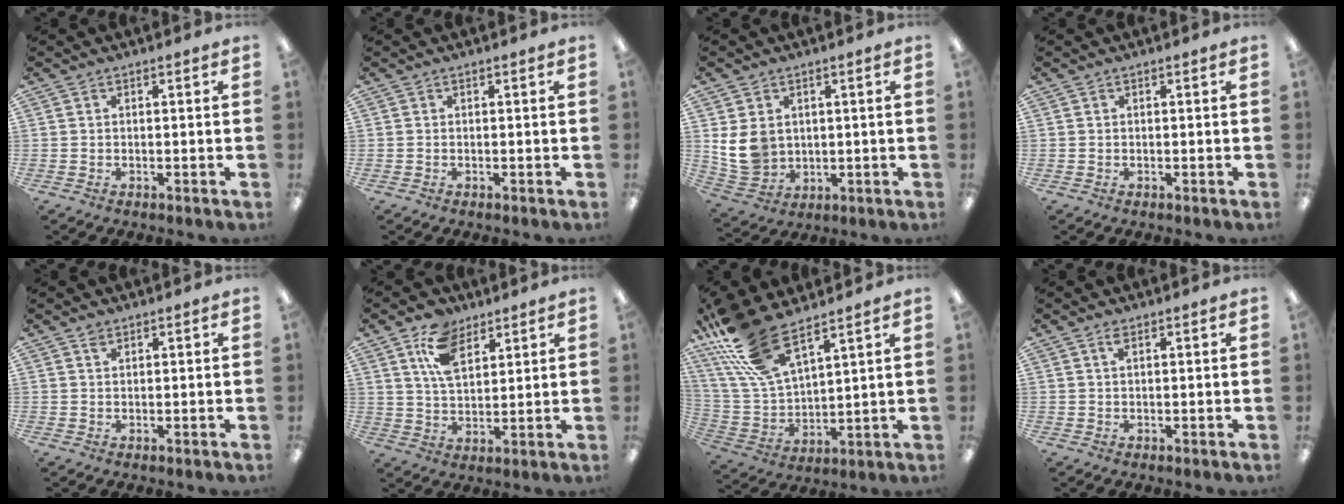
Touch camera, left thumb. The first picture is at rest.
{"total": 0.0}
{"total": 8.4, "force": [1.7, 7.0, 4.3], "torque": [-0.100, 0.002, 0.035]}
{"total": 0.0}
{"total": 1.4, "force": [1.0, 0.7, 0.6], "torque": [-0.015, -0.002, 0.020]}
{"total": 10.7, "force": [6.4, 6.1, 6.1], "torque": [-0.113, -0.011, 0.119]}
{"total": 18.1, "force": [12.5, 6.9, 11.2], "torque": [-0.272, -0.060, 0.224]}
{"total": 1.6, "force": [0.9, 0.6, 1.1], "torque": [-0.019, -0.001, 0.013]}